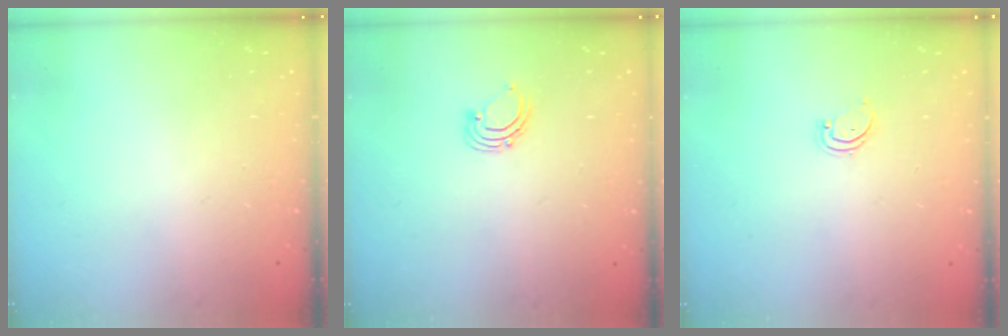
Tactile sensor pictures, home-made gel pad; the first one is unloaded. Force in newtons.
{"total": 2.9, "press": 2.9, "slide": 0.2}
{"total": 1.9, "press": 1.9, "slide": 0.2}